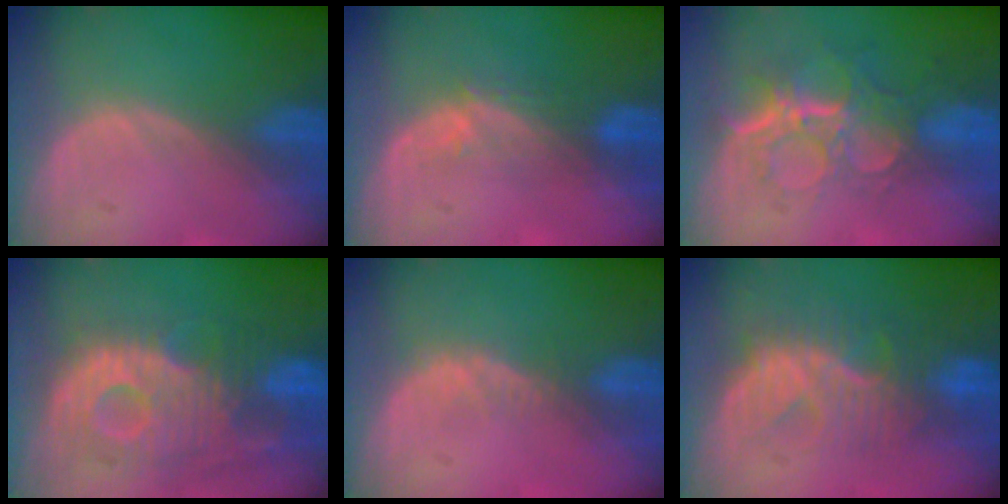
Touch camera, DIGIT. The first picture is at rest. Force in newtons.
{"total": 3.8, "press": 3.4, "slide": 1.6}
{"total": 9.2, "press": 7.7, "slide": 5.0}
{"total": 11.8, "press": 10.7, "slide": 5.1}
{"total": 2.1, "press": 1.5, "slide": 1.4}
{"total": 8.0, "press": 7.9, "slide": 1.3}